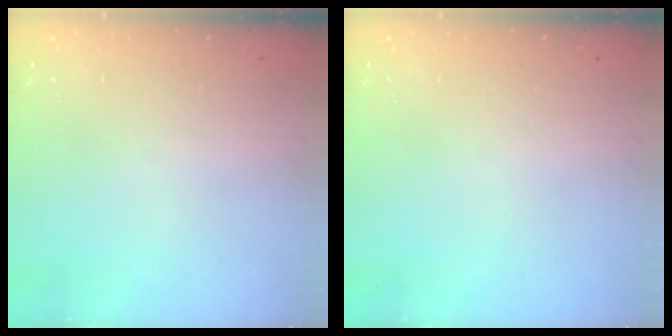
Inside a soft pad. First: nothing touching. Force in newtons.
{"total": 0.0}